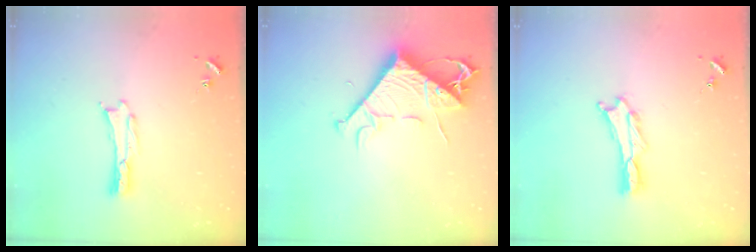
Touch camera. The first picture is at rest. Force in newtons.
{"total": 8.9, "press": 8.8, "slide": 1.1}
{"total": 1.1, "press": 1.1, "slide": 0.2}